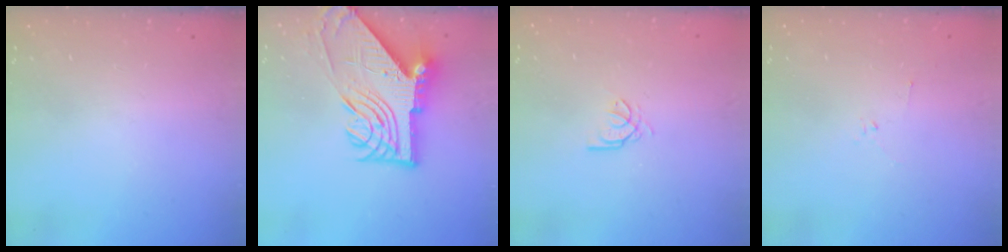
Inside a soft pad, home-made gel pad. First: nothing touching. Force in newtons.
{"total": 14.6, "press": 14.5, "slide": 1.6}
{"total": 2.7, "press": 2.7, "slide": 0.4}
{"total": 2.2, "press": 2.1, "slide": 0.7}